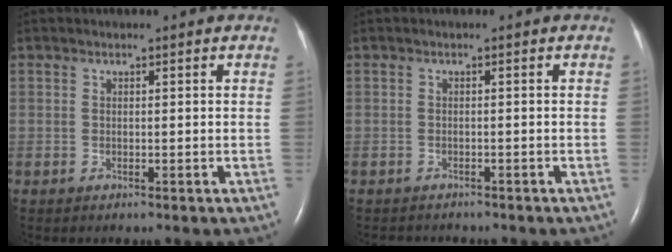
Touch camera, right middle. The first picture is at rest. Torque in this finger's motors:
{"motor_torque": [0.06, -0.09, -0.06, 0.01]}